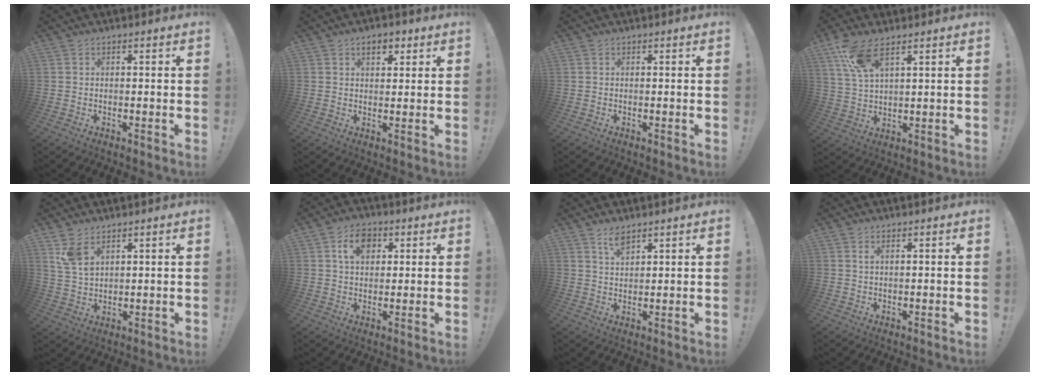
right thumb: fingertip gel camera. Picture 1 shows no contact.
{"total": 4.4, "force": [2.3, 2.6, 2.8], "torque": [-0.038, 0.002, 0.038]}
{"total": 0.0}
{"total": 9.3, "force": [6.0, 3.1, 6.3], "torque": [-0.125, -0.018, 0.114]}
{"total": 6.4, "force": [4.4, 3.0, 3.7], "torque": [-0.065, -0.023, 0.083]}
{"total": 8.1, "force": [2.9, 5.7, 5.0], "torque": [-0.073, 0.006, 0.052]}
{"total": 4.4, "force": [3.3, 1.4, 2.5], "torque": [-0.046, -0.016, 0.058]}
{"total": 1.3, "force": [0.8, 0.2, 1.0], "torque": [-0.014, -0.002, 0.012]}